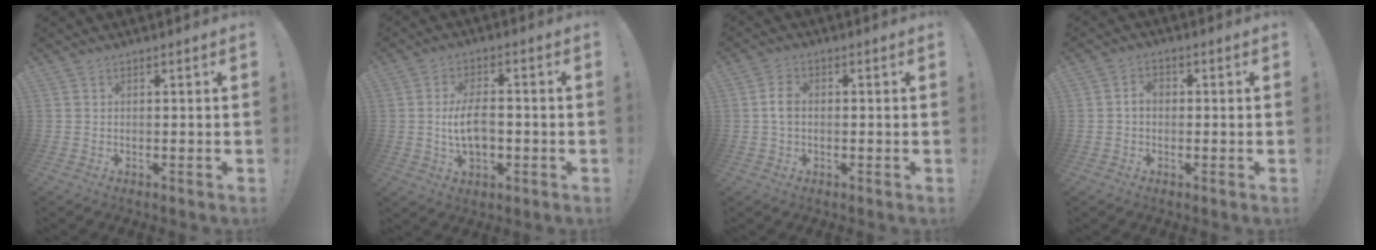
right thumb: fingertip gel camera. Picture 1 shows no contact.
{"total": 9.0, "force": [-1.2, 5.1, 7.4], "torque": [-0.130, 0.000, -0.024]}
{"total": 4.1, "force": [-0.2, 2.6, 3.1], "torque": [-0.056, 0.008, -0.006]}
{"total": 3.3, "force": [-0.3, 2.2, 2.4], "torque": [-0.037, 0.005, -0.006]}